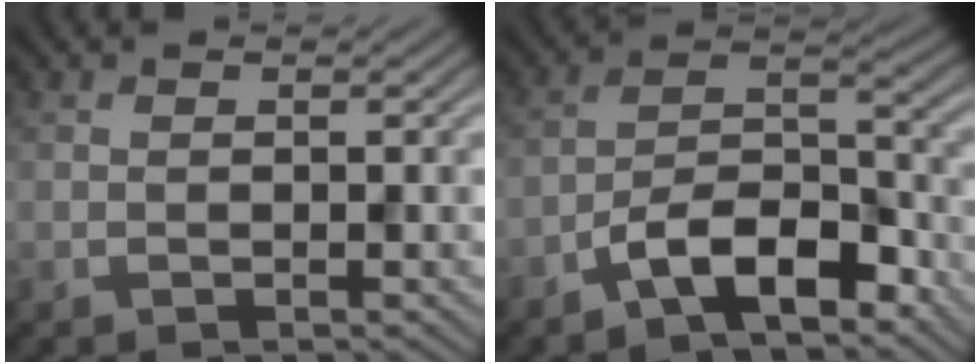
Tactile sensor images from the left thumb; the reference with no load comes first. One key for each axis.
{"total": 8.1, "fx": -5.4, "fy": 3.0, "fz": 5.3, "tx": -0.086, "ty": 0.013, "tz": -0.113}